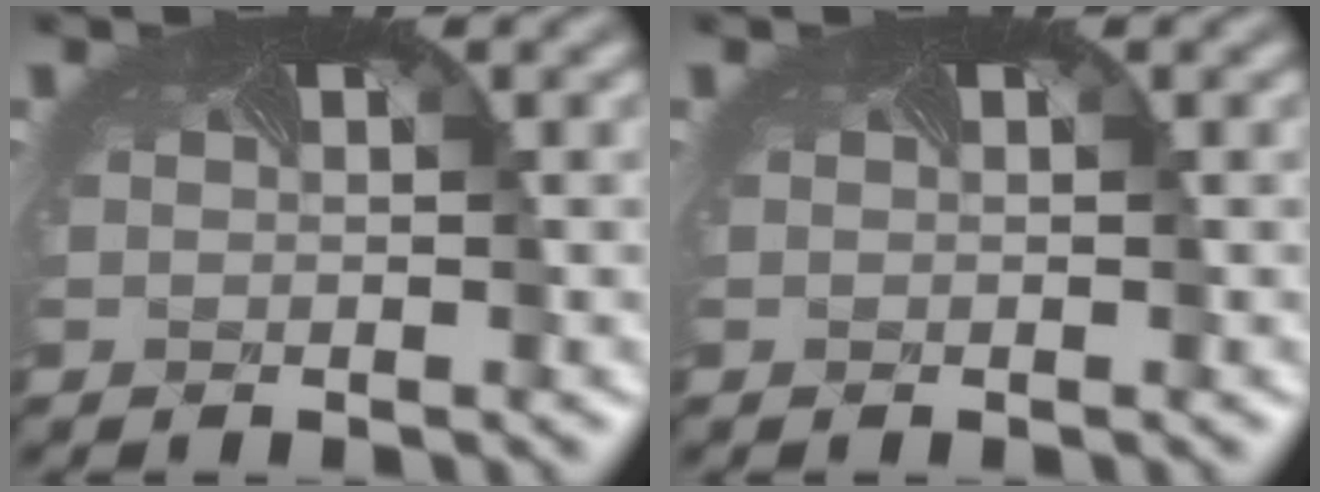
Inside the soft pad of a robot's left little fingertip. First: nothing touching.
{"total": 0.0}